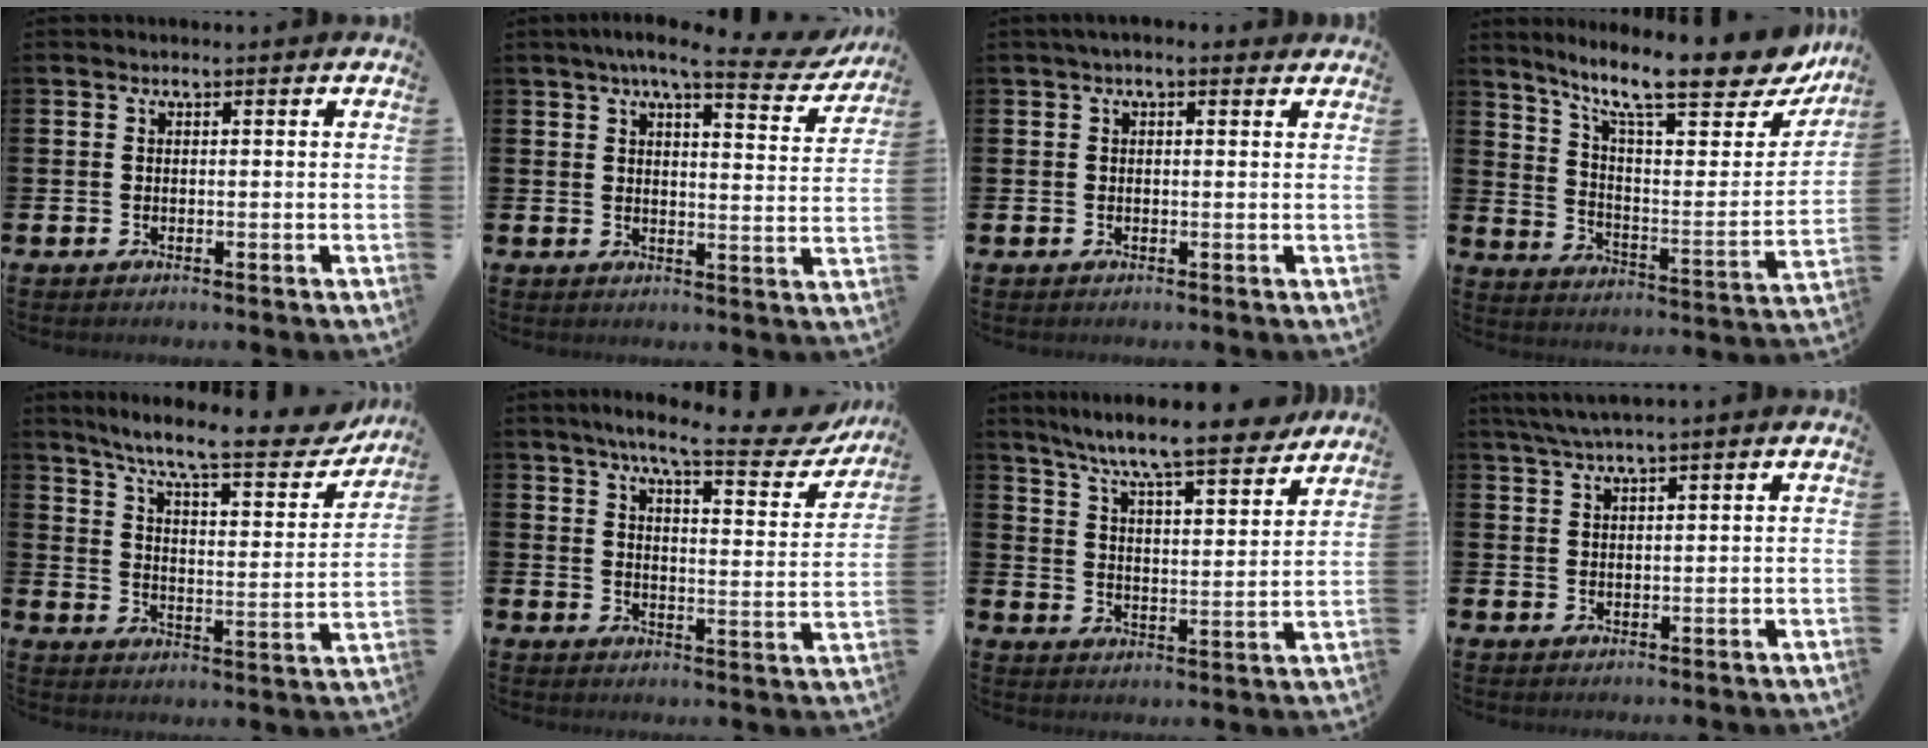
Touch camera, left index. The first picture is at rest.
{"total": 6.6, "force": [5.4, 1.1, 3.6], "torque": [-0.070, -0.023, 0.088]}
{"total": 1.2, "force": [0.7, 0.5, 0.8], "torque": [-0.013, 0.006, 0.011]}
{"total": 13.9, "force": [10.9, 3.4, 7.8], "torque": [-0.149, -0.082, 0.179]}
{"total": 9.7, "force": [8.2, 1.5, 5.0], "torque": [-0.117, -0.052, 0.134]}
{"total": 8.4, "force": [7.0, 0.9, 4.5], "torque": [-0.092, -0.041, 0.114]}
{"total": 9.4, "force": [8.7, 0.3, 3.5], "torque": [-0.094, -0.059, 0.148]}
{"total": 3.0, "force": [2.5, -0.3, 1.7], "torque": [-0.044, 0.001, 0.047]}